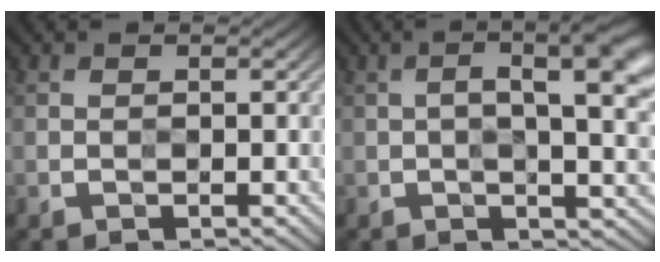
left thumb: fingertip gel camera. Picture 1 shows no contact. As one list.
[{"total": 9.0, "force": [1.8, 2.7, 8.3], "torque": [-0.107, 0.011, 0.014]}]